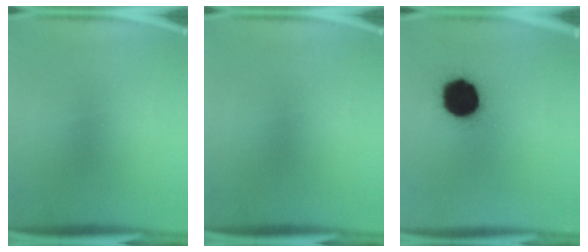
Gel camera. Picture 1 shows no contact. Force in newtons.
{"total": 0.0}
{"total": 18.1}